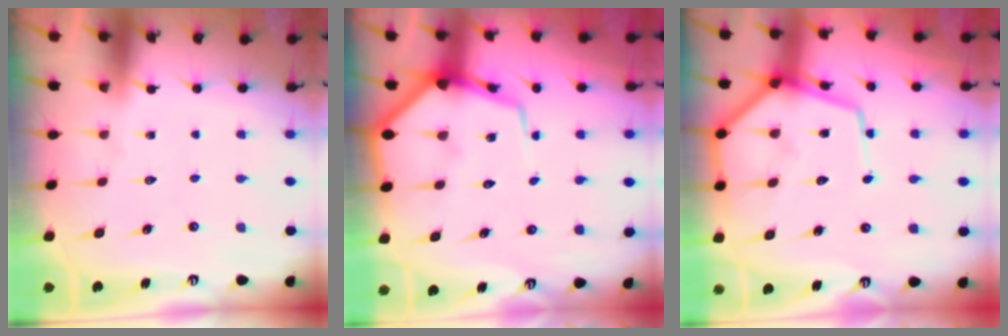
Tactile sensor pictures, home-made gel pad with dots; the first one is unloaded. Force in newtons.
{"total": 9.8, "press": 9.8, "slide": 1.0}
{"total": 12.4, "press": 12.4, "slide": 1.2}